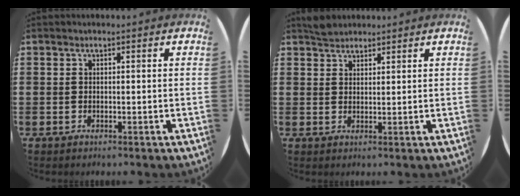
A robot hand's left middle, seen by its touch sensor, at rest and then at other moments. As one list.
[{"total": 2.3, "force": [2.2, 0.8, 0.0], "torque": [0.004, 0.003, 0.041]}]